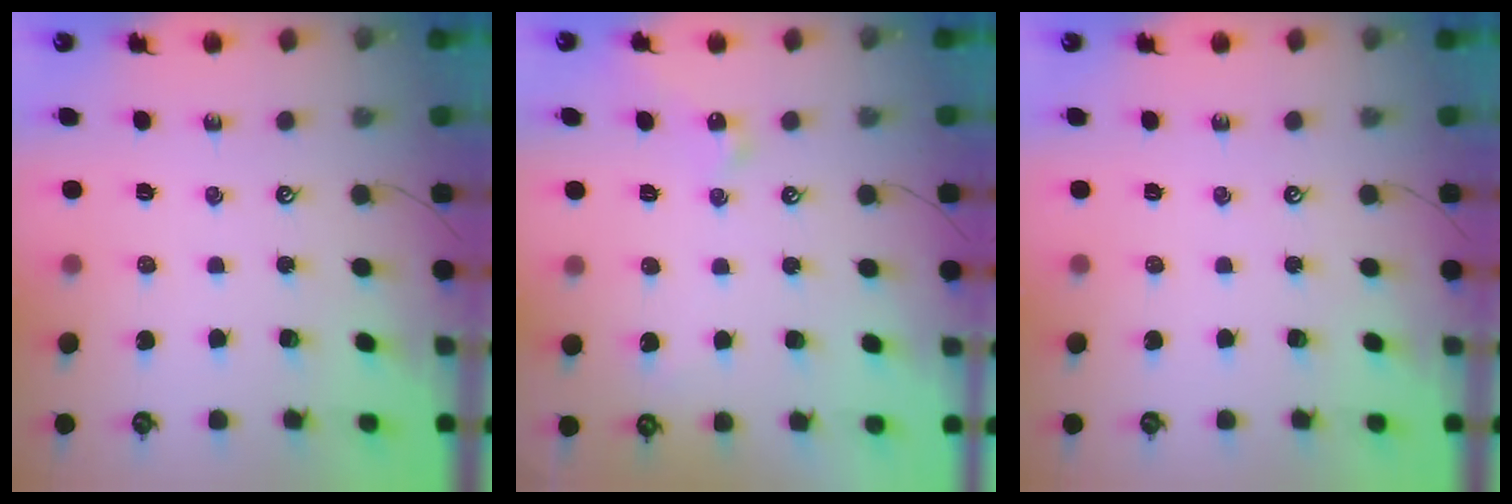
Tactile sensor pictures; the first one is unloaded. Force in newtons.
{"total": 1.9, "press": 1.9, "slide": 0.2}
{"total": 0.0}